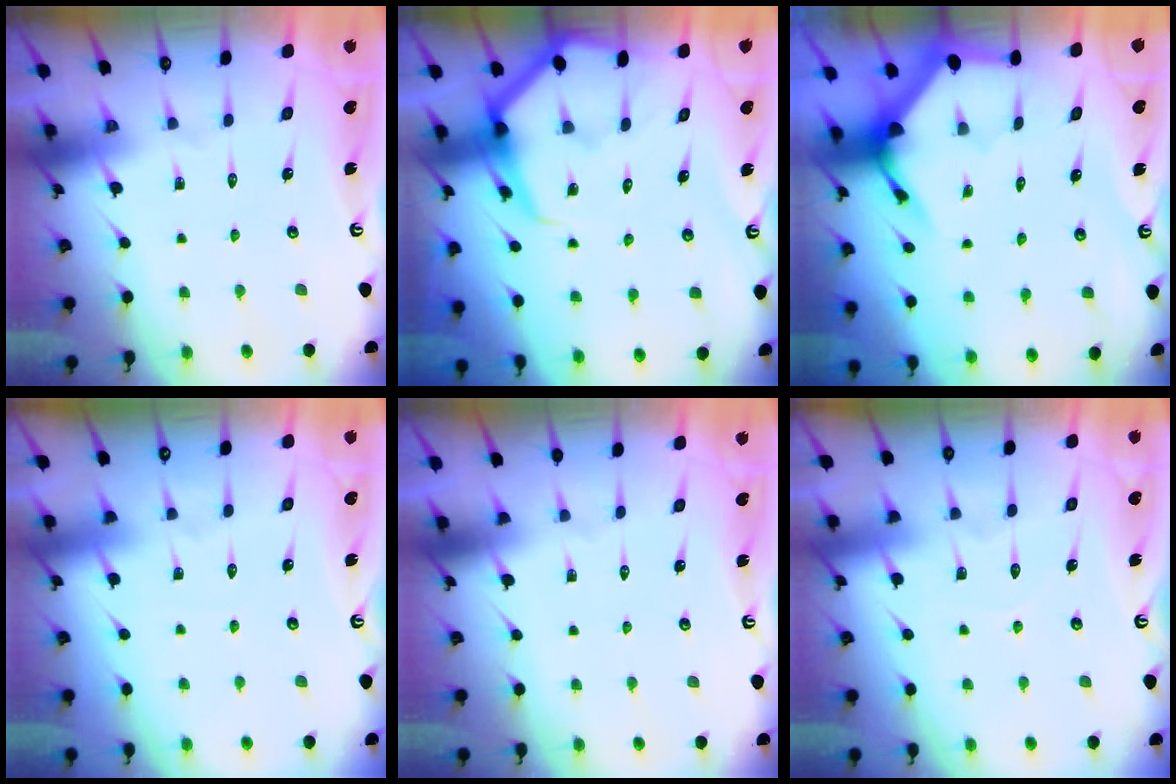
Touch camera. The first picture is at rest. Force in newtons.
{"total": 7.2, "press": 7.2, "slide": 0.8}
{"total": 3.7, "press": 3.7, "slide": 0.4}
{"total": 1.5, "press": 1.5, "slide": 0.2}
{"total": 0.0}
{"total": 5.3, "press": 5.3, "slide": 0.5}